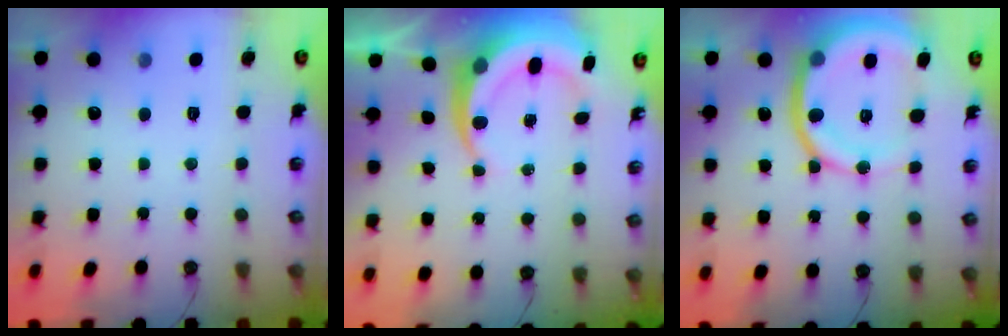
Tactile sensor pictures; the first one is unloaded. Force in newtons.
{"total": 8.1, "press": 8.0, "slide": 1.2}
{"total": 16.2, "press": 16.1, "slide": 2.0}